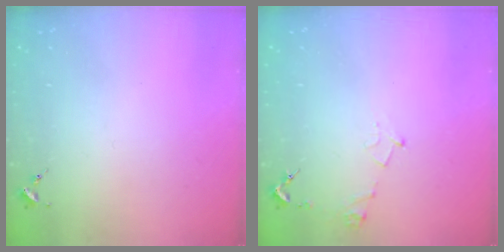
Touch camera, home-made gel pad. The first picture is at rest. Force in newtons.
{"total": 6.2, "press": 6.2, "slide": 0.7}